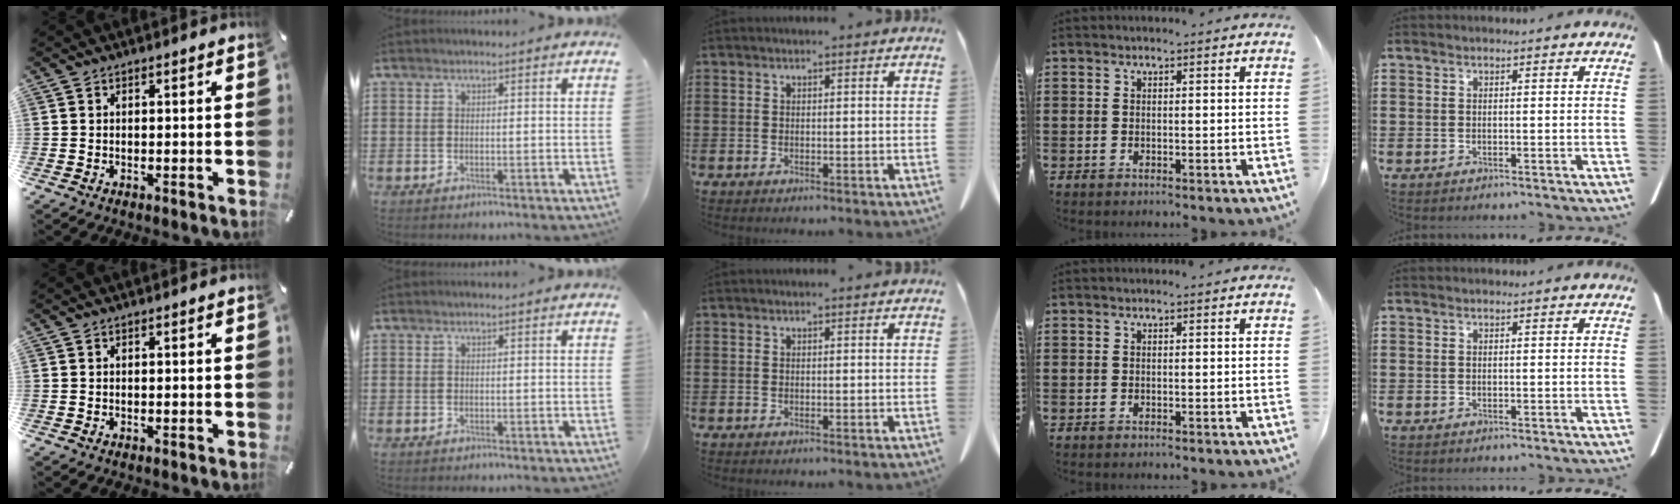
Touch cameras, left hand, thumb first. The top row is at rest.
{}